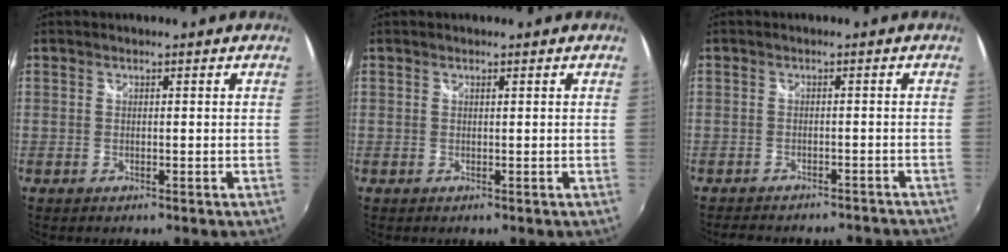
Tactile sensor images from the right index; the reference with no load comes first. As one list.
[{"total": 0.0}, {"total": 10.4, "force": [-9.3, 3.2, 3.3], "torque": [-0.075, 0.006, -0.116]}]